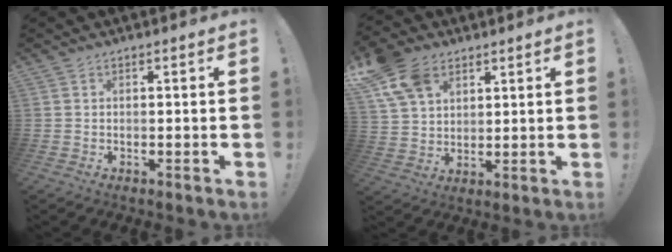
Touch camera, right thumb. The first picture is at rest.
{"total": 12.8, "force": [7.0, 8.7, 6.1], "torque": [-0.113, -0.031, 0.139]}